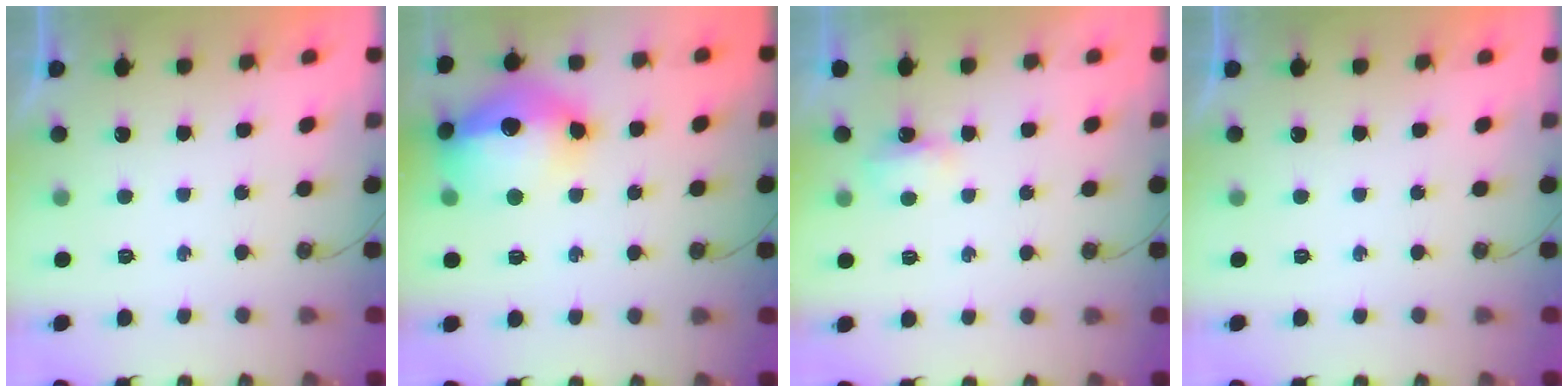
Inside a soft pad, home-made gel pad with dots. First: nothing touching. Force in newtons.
{"total": 18.2, "press": 18.1, "slide": 1.8}
{"total": 3.8, "press": 3.8, "slide": 0.5}
{"total": 0.0}